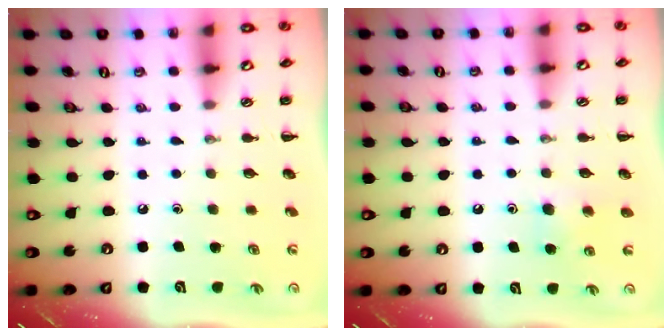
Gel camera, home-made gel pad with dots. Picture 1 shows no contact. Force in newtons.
{"total": 5.2, "press": 5.0, "slide": 1.3}